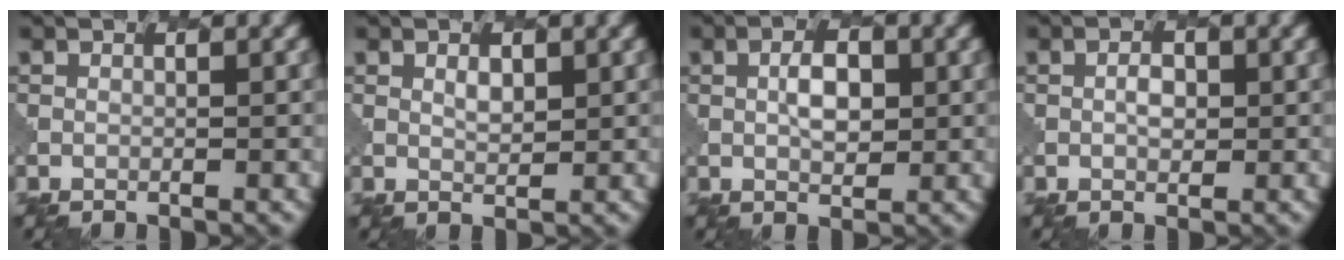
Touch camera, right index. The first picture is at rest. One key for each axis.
{"total": 1.2, "fx": 0.8, "fy": 0.6, "fz": 0.8, "tx": -0.016, "ty": -0.002, "tz": 0.016}
{"total": 2.8, "fx": 0.5, "fy": 1.5, "fz": 2.3, "tx": -0.043, "ty": 0.002, "tz": 0.007}
{"total": 1.5, "fx": 0.1, "fy": 1.0, "fz": 1.1, "tx": -0.018, "ty": 0.004, "tz": 0.000}